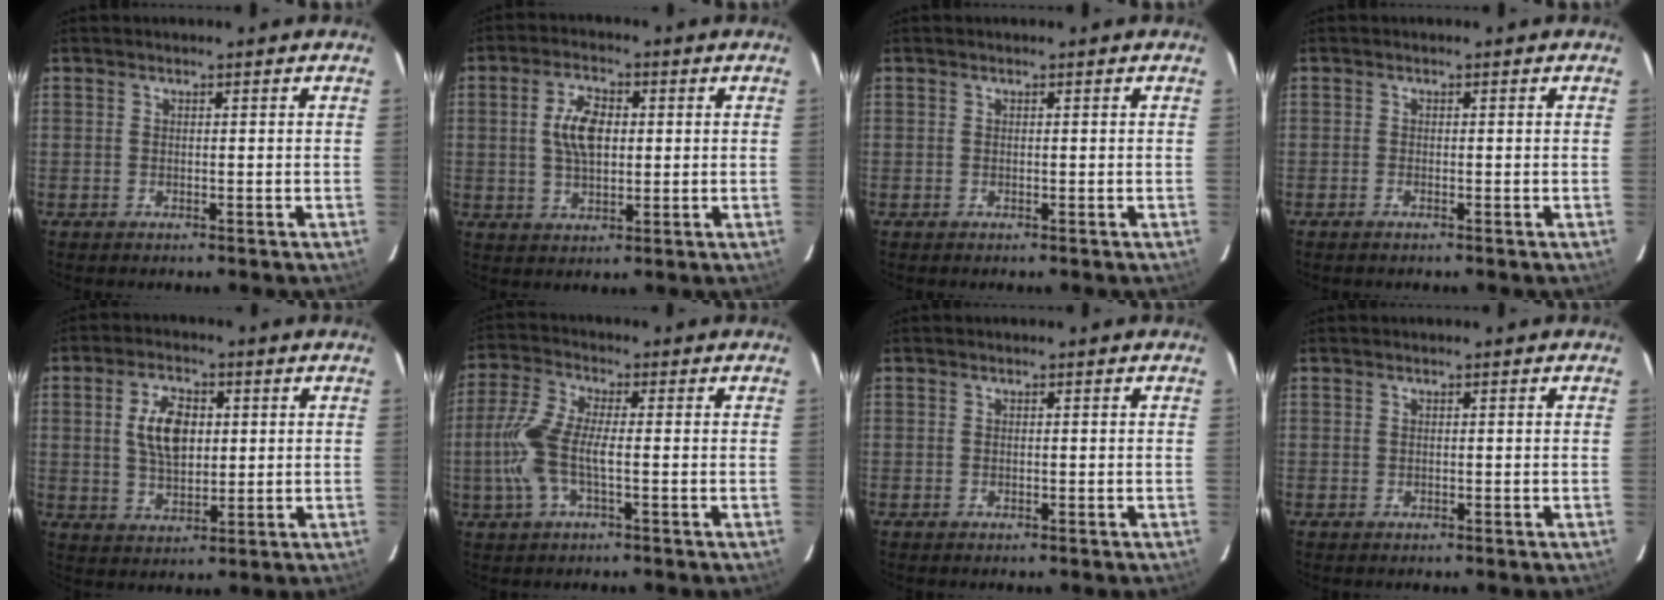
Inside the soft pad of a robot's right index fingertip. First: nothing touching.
{"total": 7.4, "force": [1.0, 4.0, 6.1], "torque": [-0.116, 0.010, 0.020]}
{"total": 0.0}
{"total": 0.6, "force": [-0.5, 0.1, 0.3], "torque": [-0.006, -0.001, -0.011]}
{"total": 8.5, "force": [1.6, 4.7, 6.9], "torque": [-0.131, 0.010, 0.034]}
{"total": 9.2, "force": [-1.5, 2.7, 8.7], "torque": [-0.199, 0.003, -0.030]}
{"total": 0.0}
{"total": 0.0}